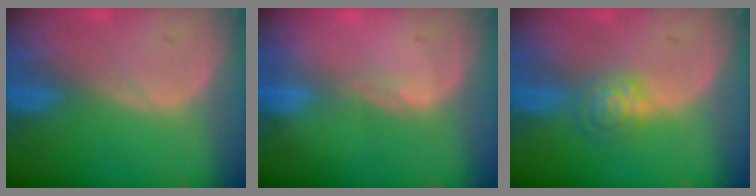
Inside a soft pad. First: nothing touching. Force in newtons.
{"total": 1.0, "press": 0.7, "slide": 0.7}
{"total": 4.1, "press": 3.7, "slide": 1.7}